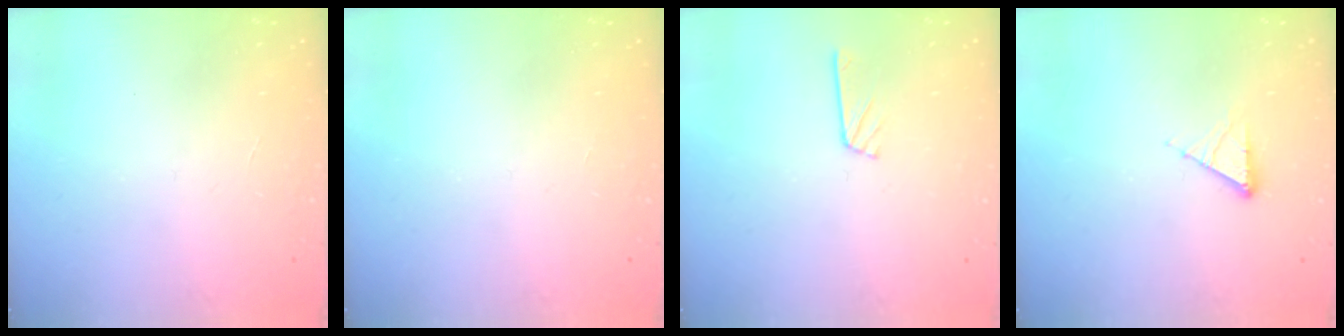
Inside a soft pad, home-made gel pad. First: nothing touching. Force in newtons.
{"total": 0.0}
{"total": 3.0, "press": 3.0, "slide": 0.3}
{"total": 5.2, "press": 5.2, "slide": 0.8}